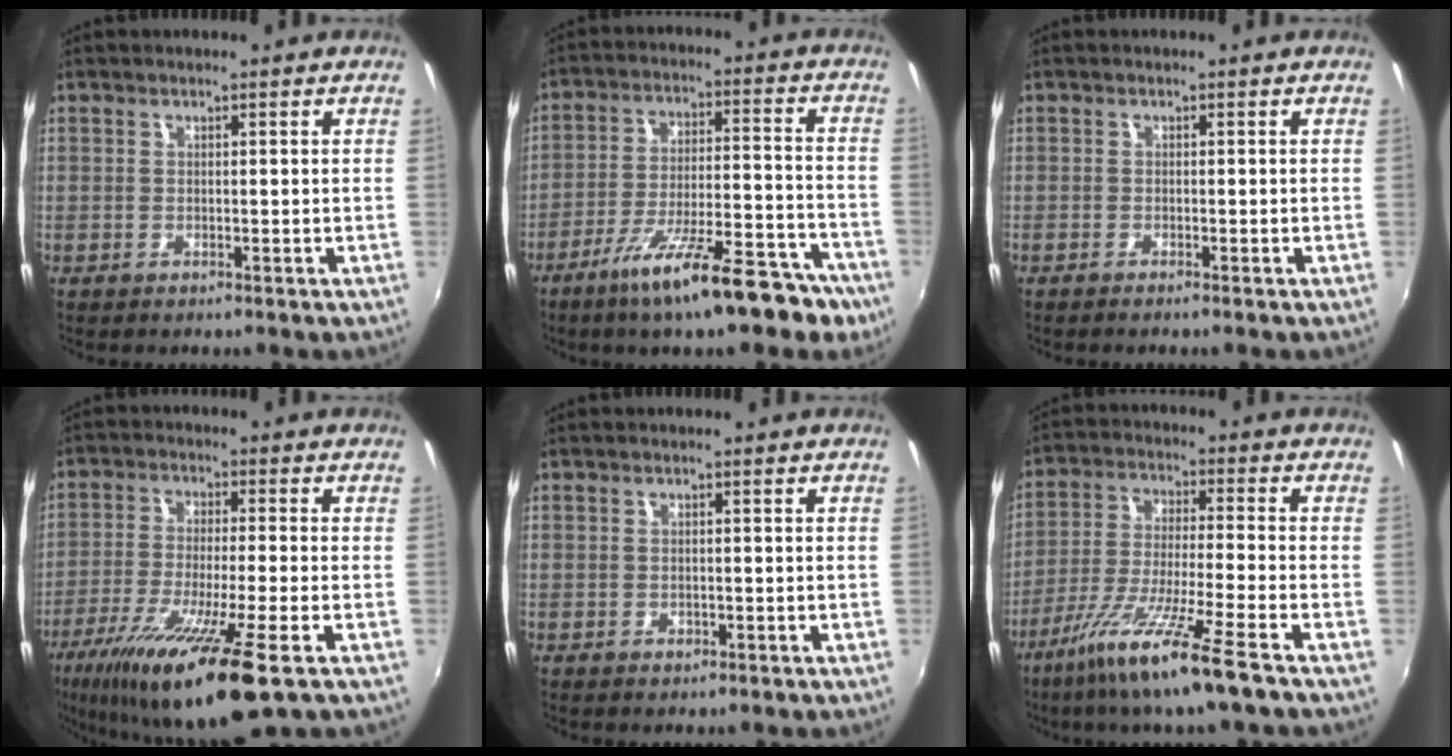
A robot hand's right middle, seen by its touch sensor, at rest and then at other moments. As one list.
[{"total": 16.3, "force": [-11.4, 3.7, 11.0], "torque": [-0.187, -0.017, -0.171]}, {"total": 0.7, "force": [-0.7, -0.1, 0.3], "torque": [-0.004, -0.003, -0.014]}, {"total": 17.4, "force": [-10.3, 1.1, 14.0], "torque": [-0.272, -0.058, -0.177]}, {"total": 1.1, "force": [-0.5, 0.8, 0.4], "torque": [-0.007, -0.004, -0.007]}, {"total": 13.7, "force": [-9.1, -0.6, 10.2], "torque": [-0.207, -0.033, -0.163]}]